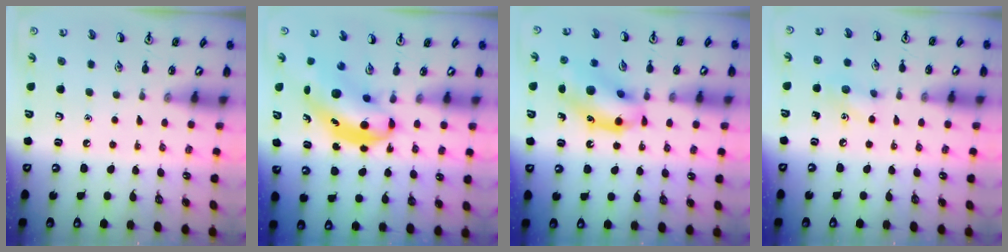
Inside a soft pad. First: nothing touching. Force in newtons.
{"total": 6.9, "press": 6.8, "slide": 1.2}
{"total": 14.2, "press": 13.8, "slide": 3.3}
{"total": 6.1, "press": 5.9, "slide": 1.6}